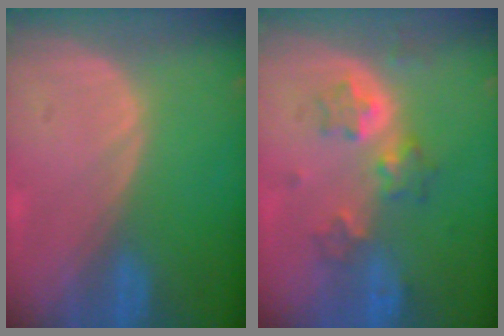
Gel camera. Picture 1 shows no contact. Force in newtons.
{"total": 5.8, "press": 5.4, "slide": 2.0}